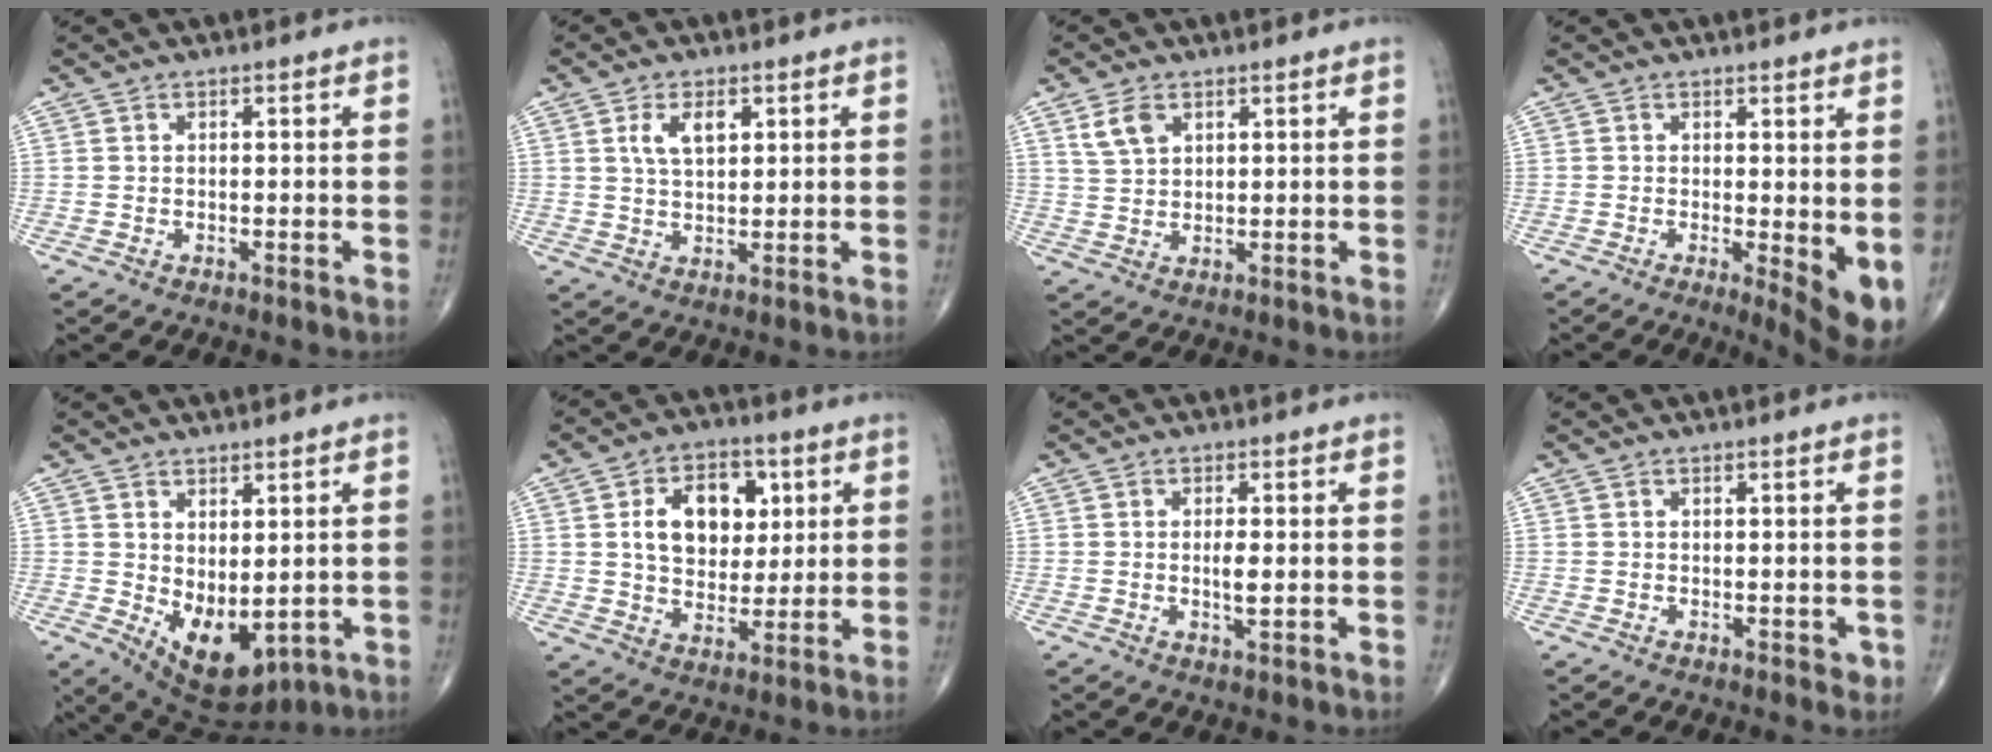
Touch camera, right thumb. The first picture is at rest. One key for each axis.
{"total": 5.5, "fx": 2.0, "fy": 3.0, "fz": 4.2, "tx": -0.069, "ty": -0.005, "tz": 0.040}
{"total": 4.7, "fx": 2.4, "fy": 2.9, "fz": 2.8, "tx": -0.049, "ty": -0.005, "tz": 0.054}
{"total": 6.6, "fx": -0.1, "fy": 2.1, "fz": 6.3, "tx": -0.083, "ty": -0.015, "tz": 0.001}
{"total": 9.9, "fx": -0.6, "fy": 5.3, "fz": 8.3, "tx": -0.116, "ty": -0.015, "tz": 0.018}
{"total": 13.5, "fx": 3.3, "fy": 9.3, "fz": 9.1, "tx": -0.102, "ty": -0.003, "tz": 0.057}
{"total": 3.0, "fx": 0.0, "fy": 0.9, "fz": 2.9, "tx": -0.054, "ty": -0.006, "tz": -0.002}
{"total": 1.3, "fx": -0.1, "fy": 0.9, "fz": 0.9, "tx": -0.004, "ty": 0.000, "tz": 0.000}